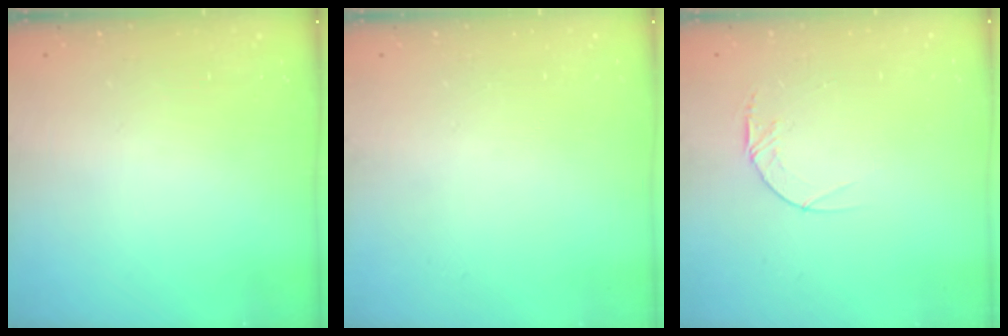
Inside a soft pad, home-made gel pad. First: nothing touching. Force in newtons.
{"total": 0.0}
{"total": 4.6, "press": 4.6, "slide": 0.4}